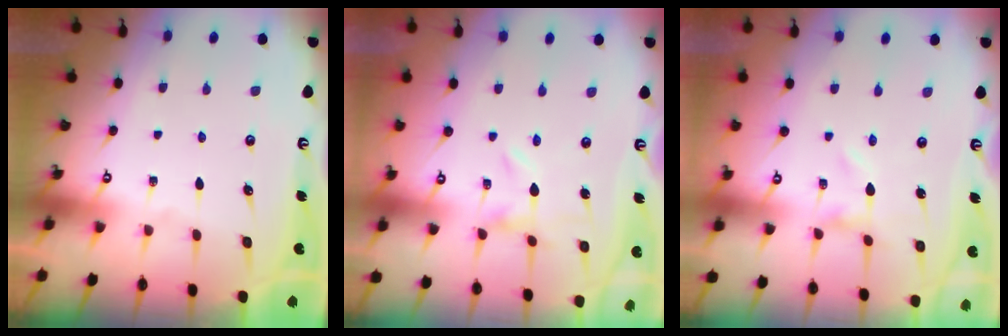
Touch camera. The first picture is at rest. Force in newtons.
{"total": 0.0}
{"total": 0.0}